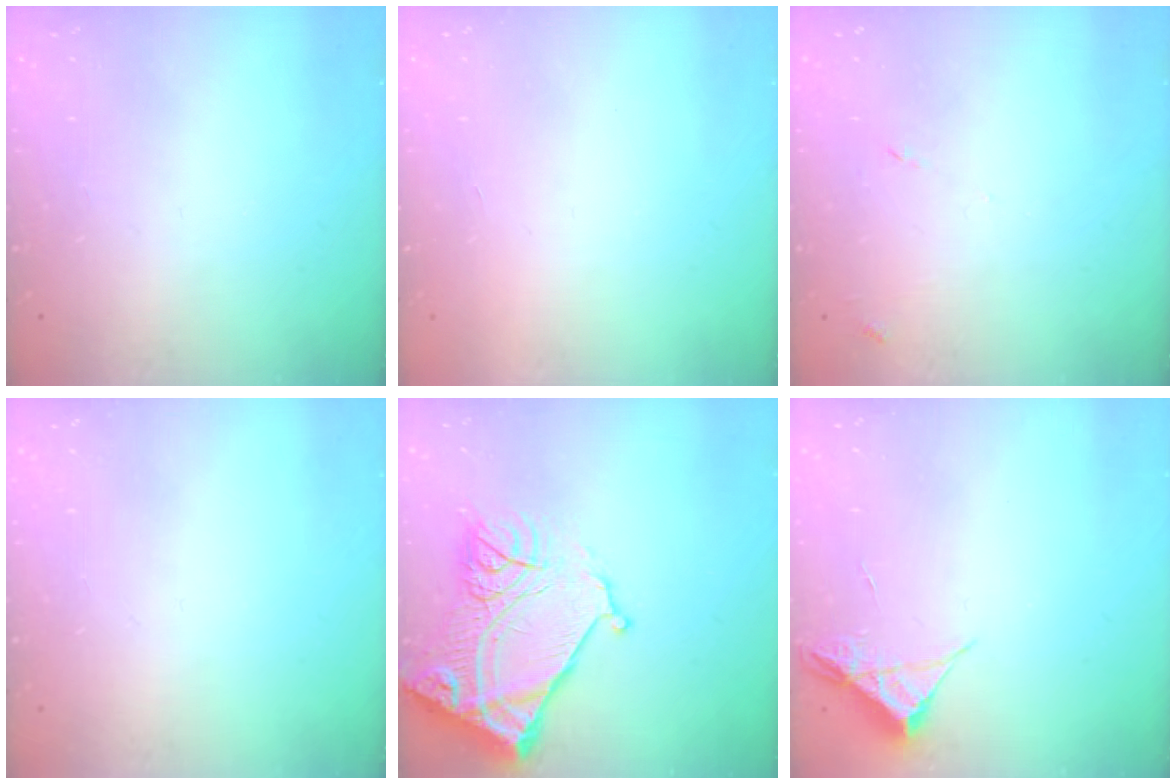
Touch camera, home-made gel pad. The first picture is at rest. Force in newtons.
{"total": 1.6, "press": 1.6, "slide": 0.1}
{"total": 7.4, "press": 7.4, "slide": 0.7}
{"total": 0.0}
{"total": 18.5, "press": 18.4, "slide": 1.9}
{"total": 4.2, "press": 4.2, "slide": 0.4}